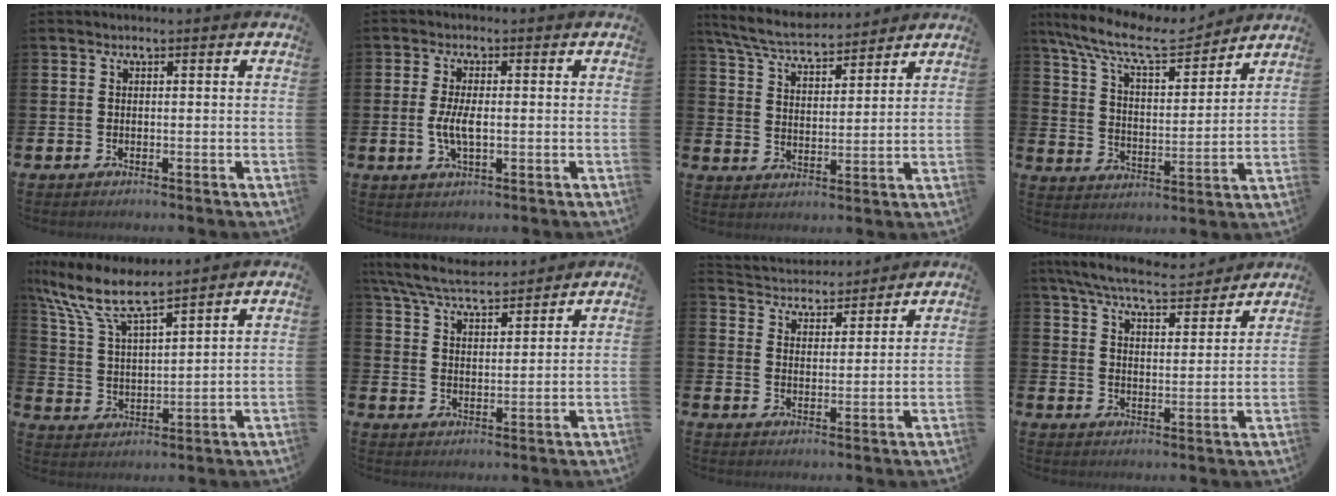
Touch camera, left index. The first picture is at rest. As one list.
[{"total": 3.8, "force": [-0.3, 1.5, 3.5], "torque": [-0.069, 0.000, -0.010]}, {"total": 6.3, "force": [6.0, 1.0, 1.9], "torque": [-0.064, -0.029, 0.107]}, {"total": 10.8, "force": [9.6, 2.5, 4.3], "torque": [-0.120, -0.057, 0.166]}, {"total": 9.1, "force": [7.9, 1.8, 4.2], "torque": [-0.117, -0.035, 0.141]}, {"total": 6.9, "force": [6.5, 1.2, 2.0], "torque": [-0.068, -0.030, 0.118]}, {"total": 4.4, "force": [4.3, 1.0, -0.5], "torque": [-0.015, -0.030, 0.075]}, {"total": 7.5, "force": [7.0, 1.2, 2.5], "torque": [-0.068, -0.037, 0.124]}]